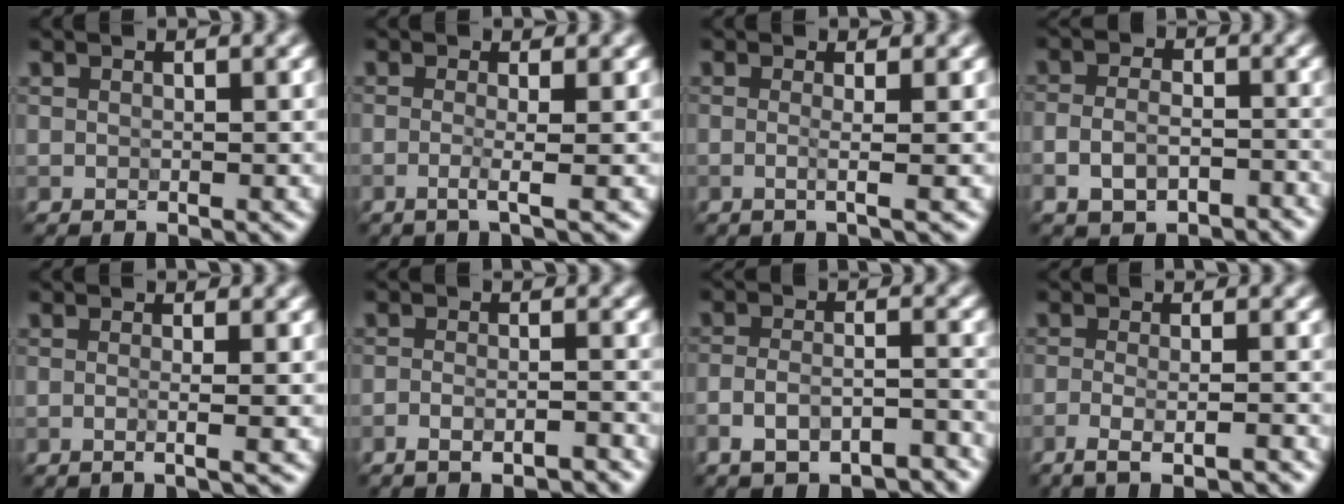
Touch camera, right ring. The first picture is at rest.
{"total": 2.1, "force": [-0.4, 0.7, 1.9], "torque": [-0.028, -0.004, -0.016]}
{"total": 2.6, "force": [0.4, 1.3, 2.3], "torque": [-0.016, 0.002, -0.024]}
{"total": 4.3, "force": [-2.7, 2.3, 2.5], "torque": [-0.043, 0.003, -0.054]}
{"total": 3.0, "force": [0.3, 1.6, 2.5], "torque": [-0.003, 0.003, -0.028]}
{"total": 4.0, "force": [-3.4, 0.9, 1.9], "torque": [-0.027, 0.009, -0.053]}
{"total": 5.8, "force": [-4.6, 1.7, 2.9], "torque": [-0.056, 0.000, -0.079]}
{"total": 4.3, "force": [-2.8, 1.1, 3.0], "torque": [-0.046, -0.001, -0.047]}